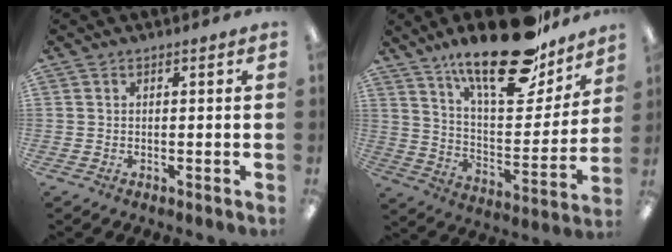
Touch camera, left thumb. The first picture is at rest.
{"total": 24.2, "force": [17.7, 8.5, 14.2], "torque": [-0.212, -0.115, 0.297]}